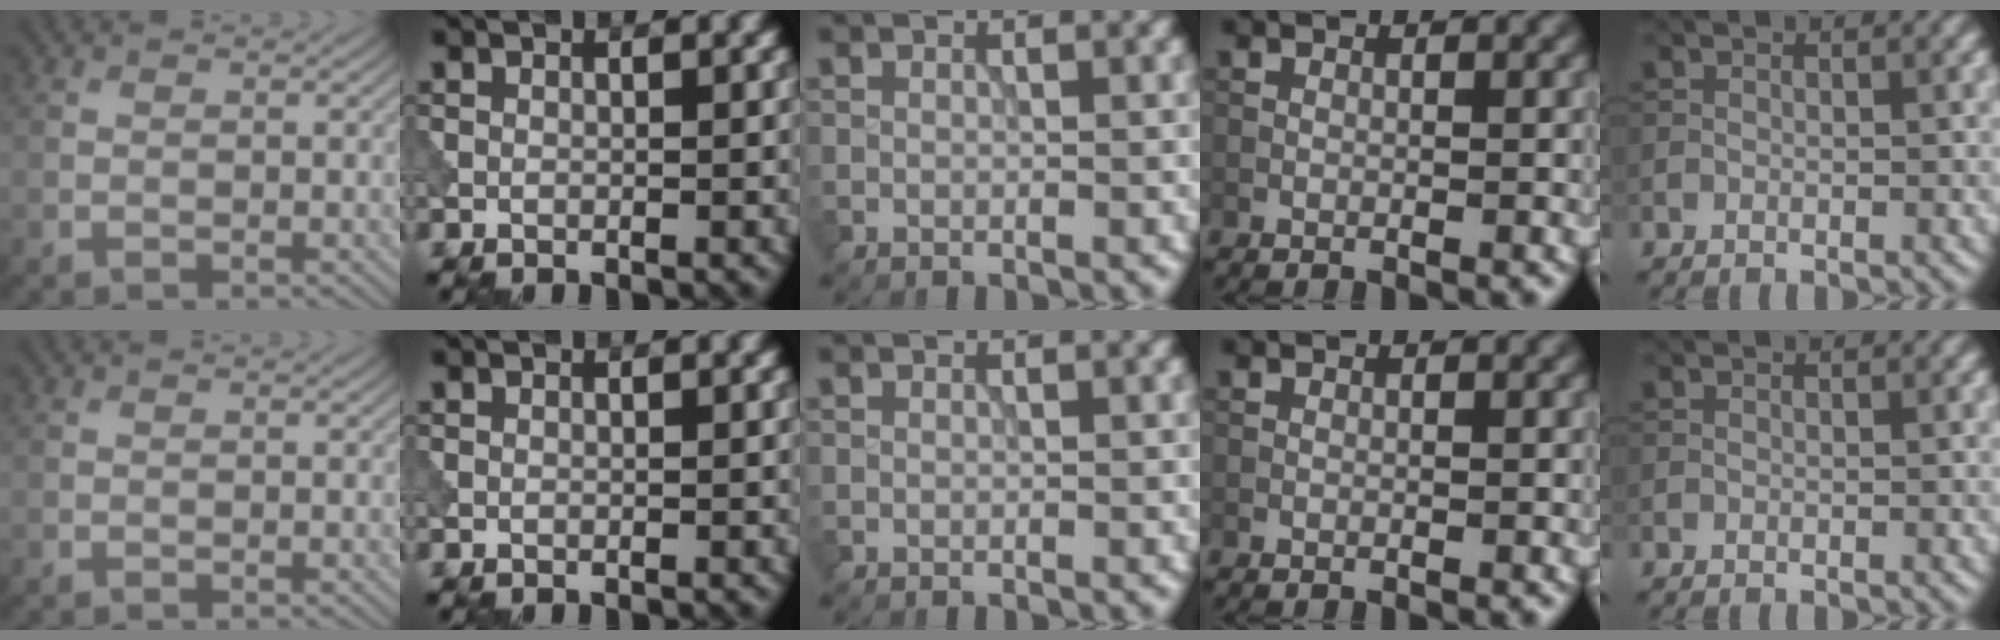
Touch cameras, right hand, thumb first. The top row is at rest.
{}